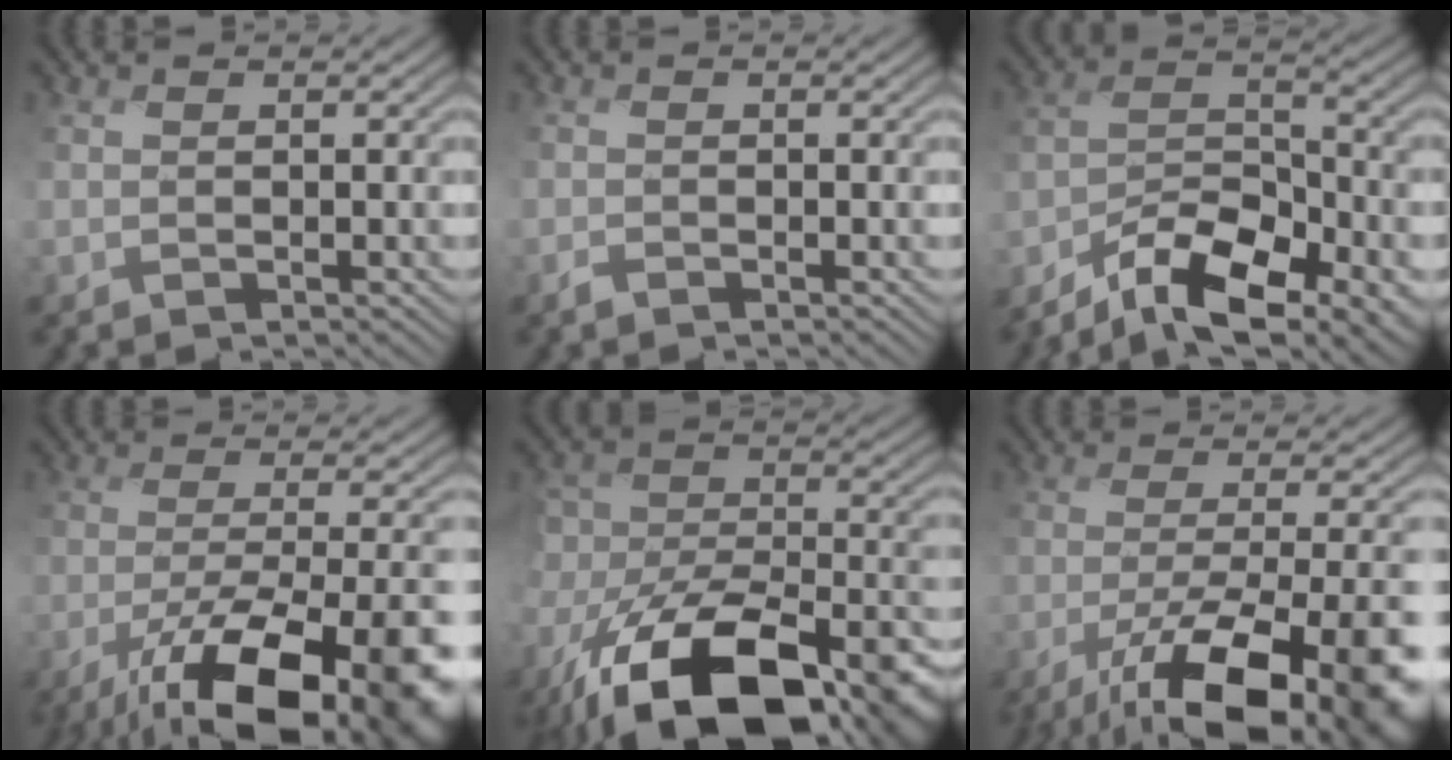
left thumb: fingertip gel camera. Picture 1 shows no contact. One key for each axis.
{"total": 0.8, "fx": -0.8, "fy": 0.1, "fz": 0.2, "tx": -0.003, "ty": 0.002, "tz": -0.019}
{"total": 13.9, "fx": -10.4, "fy": 5.0, "fz": 7.8, "tx": -0.150, "ty": -0.017, "tz": -0.168}
{"total": 17.5, "fx": -10.5, "fy": 4.8, "fz": 13.1, "tx": -0.210, "ty": -0.037, "tz": -0.158}
{"total": 20.8, "fx": -14.3, "fy": 9.3, "fz": 11.9, "tx": -0.235, "ty": -0.076, "tz": -0.203}
{"total": 17.0, "fx": -9.9, "fy": 4.4, "fz": 13.0, "tx": -0.211, "ty": -0.029, "tz": -0.150}